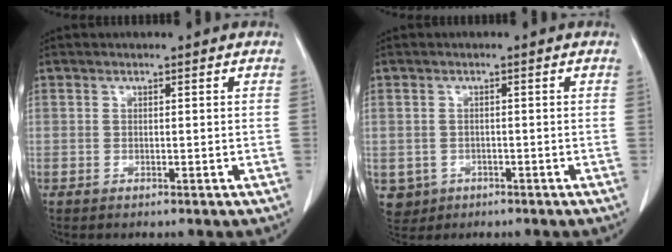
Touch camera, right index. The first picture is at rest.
{"total": 3.8, "force": [-1.4, 3.5, 0.5], "torque": [-0.006, 0.004, -0.017]}